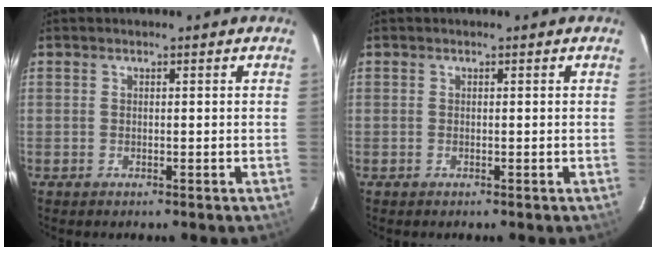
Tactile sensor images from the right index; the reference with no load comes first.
{"total": 0.0}